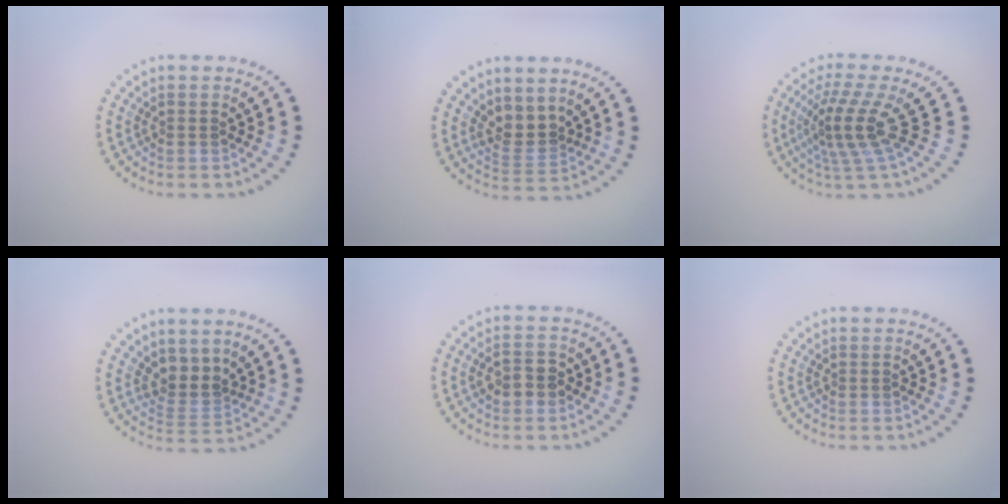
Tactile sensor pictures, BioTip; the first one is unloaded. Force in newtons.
{"total": 2.4, "press": 2.0, "slide": 1.4}
{"total": 4.1, "press": 2.9, "slide": 2.9}
{"total": 2.6, "press": 2.0, "slide": 1.7}
{"total": 2.4, "press": 2.4, "slide": 0.2}
{"total": 0.0}